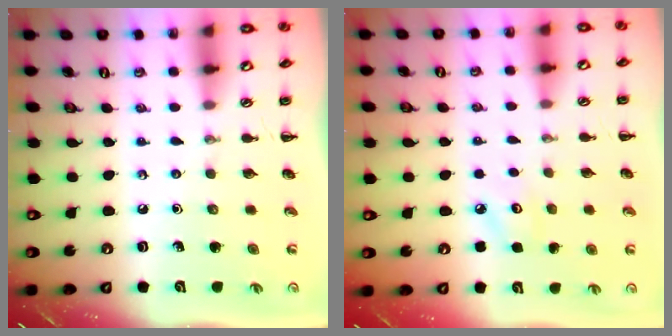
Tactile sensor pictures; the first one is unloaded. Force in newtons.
{"total": 3.5, "press": 3.4, "slide": 0.7}